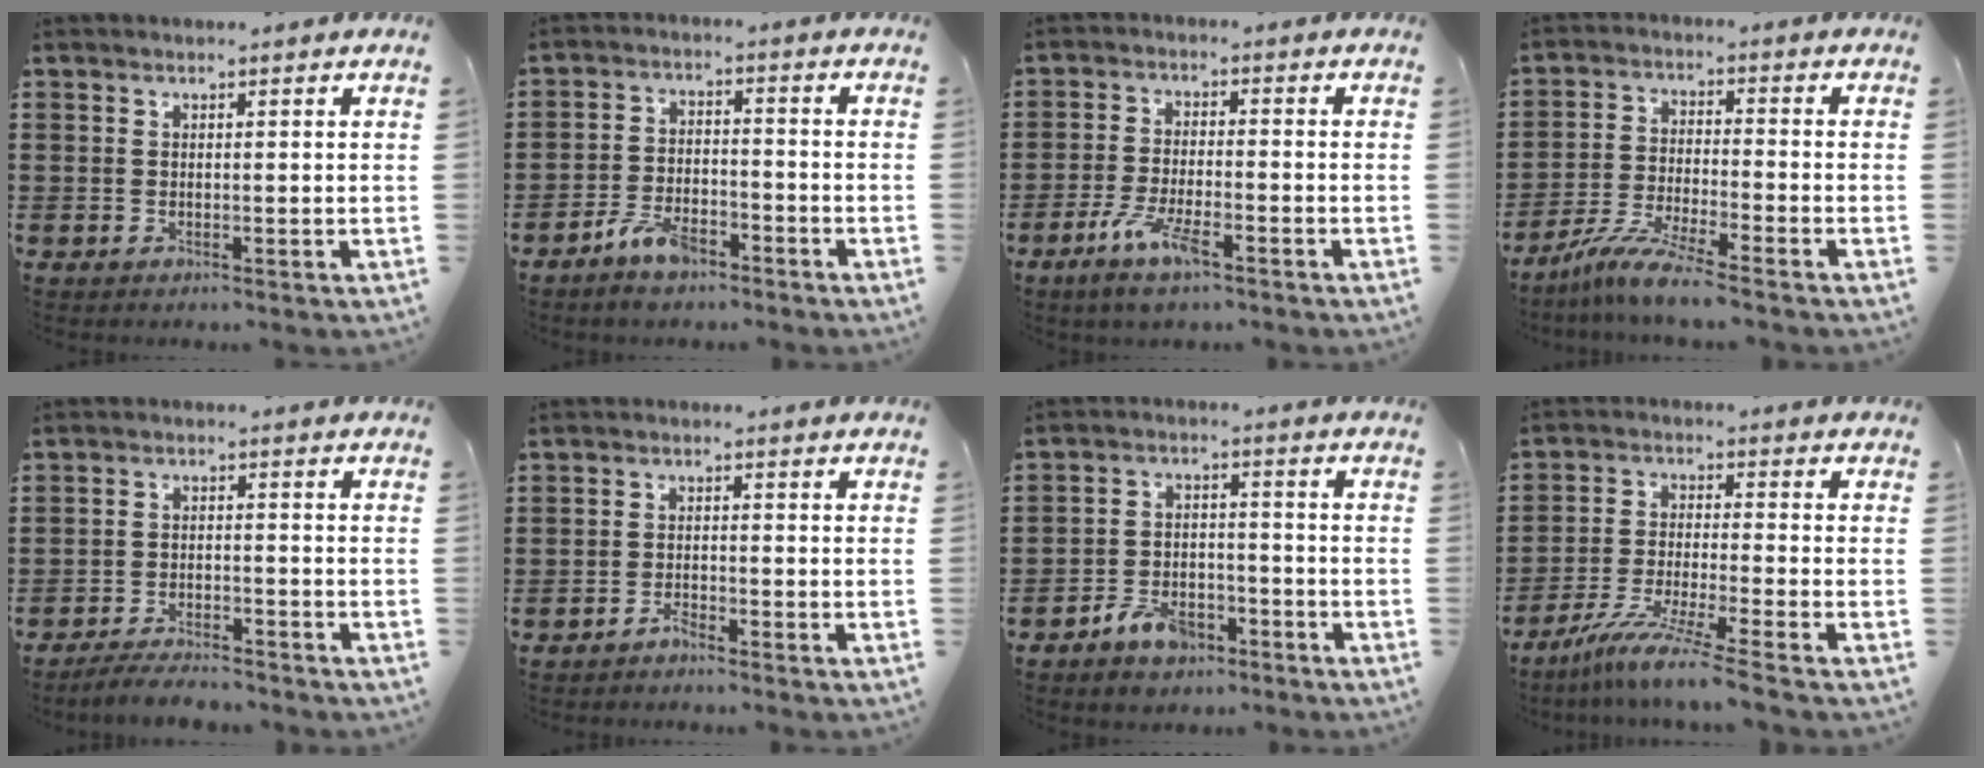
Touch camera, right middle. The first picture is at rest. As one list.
[{"total": 5.3, "force": [-4.1, 2.0, 2.7], "torque": [-0.061, 0.008, -0.083]}, {"total": 6.3, "force": [-3.7, 1.6, 4.8], "torque": [-0.107, -0.010, -0.069]}, {"total": 7.1, "force": [-6.3, -0.4, 3.3], "torque": [-0.076, -0.017, -0.123]}, {"total": 3.9, "force": [-3.8, 0.3, 0.8], "torque": [-0.016, 0.002, -0.077]}, {"total": 1.6, "force": [-1.6, 0.0, 0.4], "torque": [-0.012, 0.001, -0.031]}, {"total": 5.2, "force": [-4.2, 2.4, 1.9], "torque": [-0.036, 0.016, -0.080]}, {"total": 7.7, "force": [-6.3, -0.6, 4.4], "torque": [-0.095, -0.021, -0.122]}]